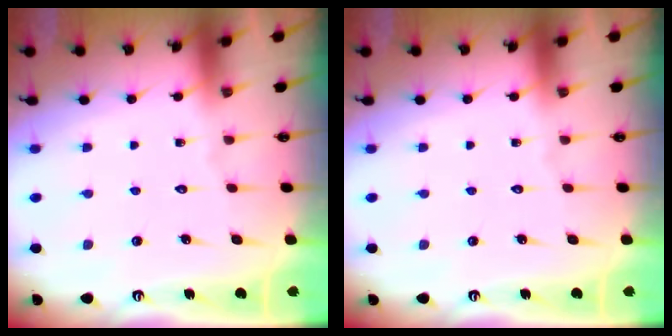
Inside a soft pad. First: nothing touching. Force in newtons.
{"total": 0.0}